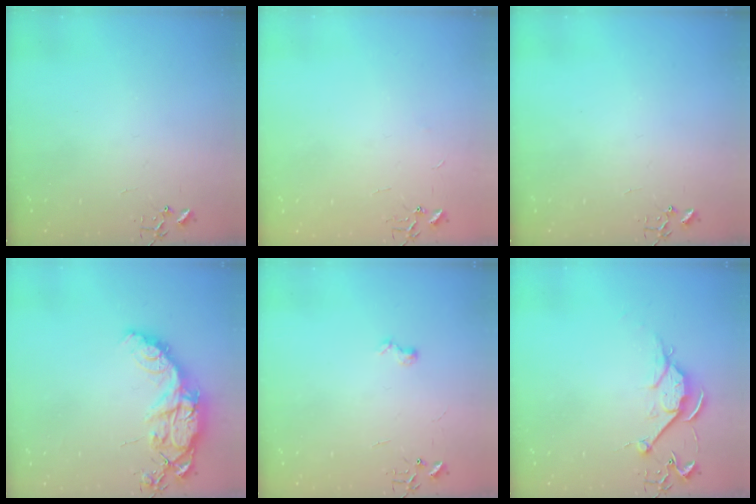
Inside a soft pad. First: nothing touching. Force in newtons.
{"total": 2.4, "press": 2.4, "slide": 0.3}
{"total": 0.0}
{"total": 16.6, "press": 16.5, "slide": 1.3}
{"total": 6.0, "press": 6.0, "slide": 0.7}
{"total": 7.9, "press": 7.8, "slide": 0.9}